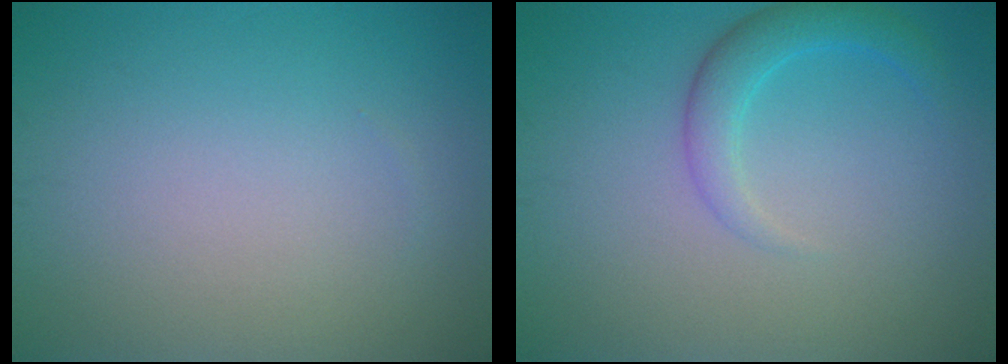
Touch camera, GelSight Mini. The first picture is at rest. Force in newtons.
{"total": 2.7, "press": 2.7, "slide": 0.1}